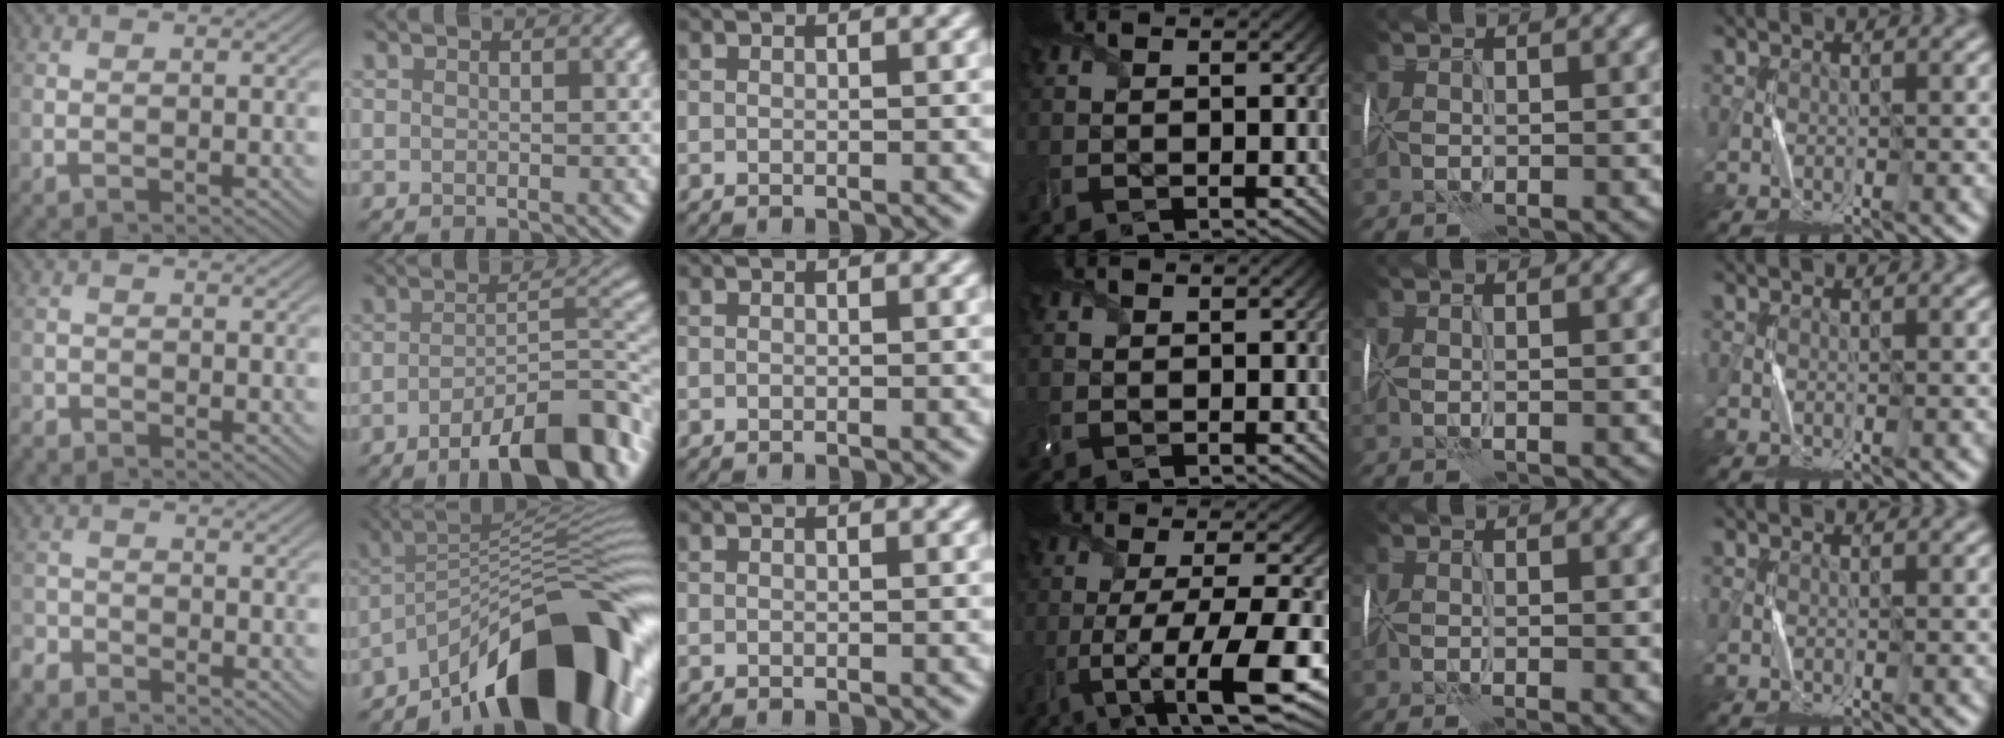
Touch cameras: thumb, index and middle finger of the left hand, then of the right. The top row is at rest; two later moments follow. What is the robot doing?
{"motion": "wrap", "object": "felt sheet"}